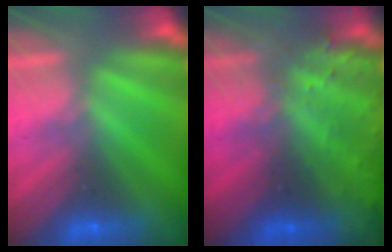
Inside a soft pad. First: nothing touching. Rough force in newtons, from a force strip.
{"total": 8.0}